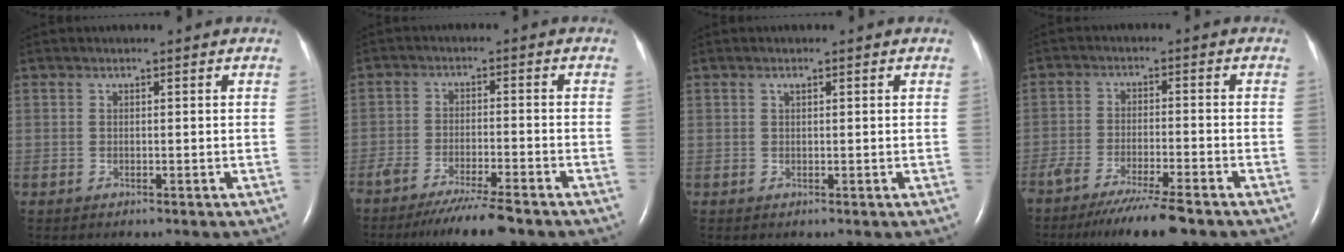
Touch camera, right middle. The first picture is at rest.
{"total": 9.4, "force": [-7.7, 0.4, 5.3], "torque": [-0.082, -0.023, -0.124]}
{"total": 0.6, "force": [0.3, 0.1, 0.5], "torque": [-0.012, 0.003, 0.006]}
{"total": 10.8, "force": [-8.6, 0.5, 6.4], "torque": [-0.100, -0.026, -0.138]}